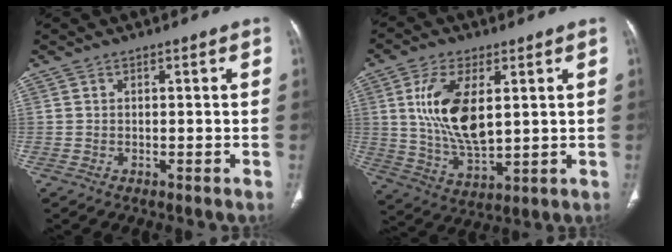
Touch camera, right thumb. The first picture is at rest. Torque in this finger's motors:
{"motor_torque": [0.42, 1.29, 1.61, 0.50, 0.49]}